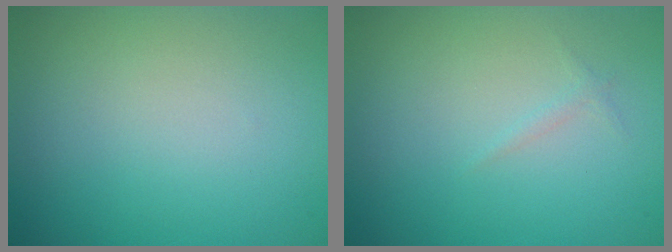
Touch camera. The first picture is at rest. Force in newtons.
{"total": 0.5, "press": 0.5, "slide": 0.0}